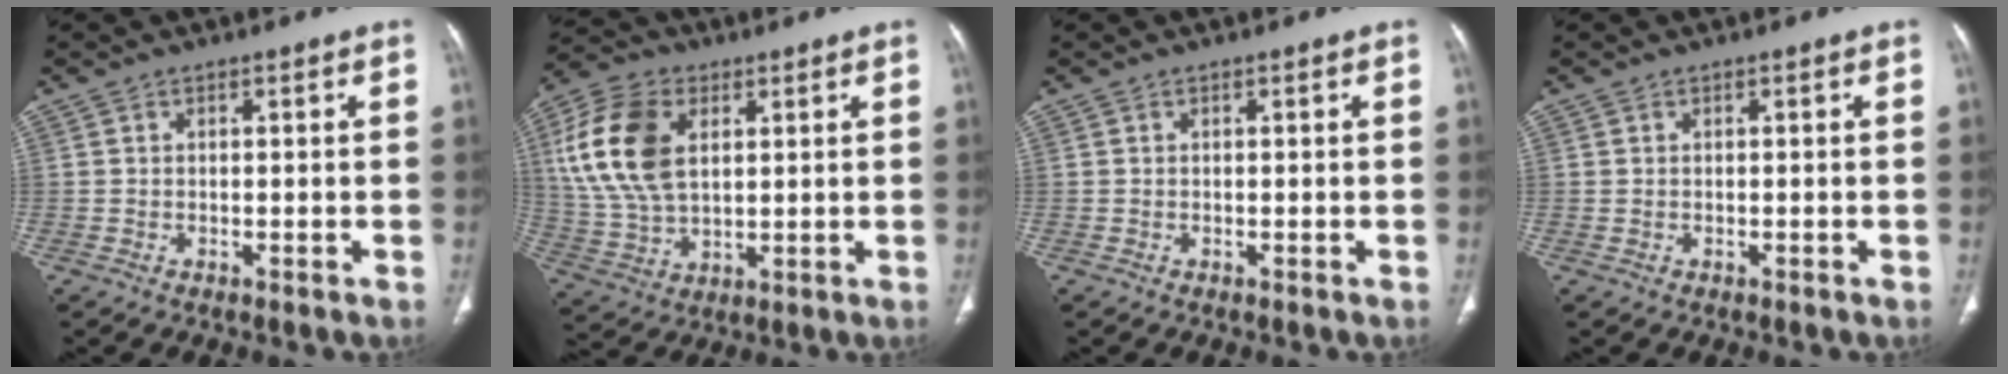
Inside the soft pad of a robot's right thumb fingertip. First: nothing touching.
{"total": 16.4, "force": [4.2, 10.4, 11.9], "torque": [-0.231, 0.000, 0.083]}
{"total": 0.0}
{"total": 0.0}